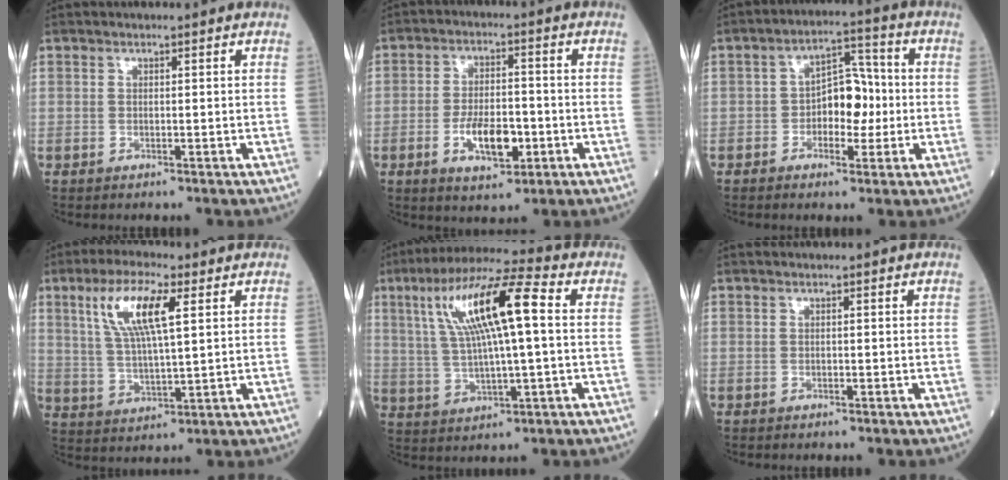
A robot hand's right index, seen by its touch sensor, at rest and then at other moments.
{"total": 8.6, "force": [-2.9, 3.7, 7.3], "torque": [-0.140, 0.002, -0.043]}
{"total": 8.2, "force": [-1.2, 4.5, 6.8], "torque": [-0.121, 0.029, -0.018]}
{"total": 10.8, "force": [4.1, 2.6, 9.7], "torque": [-0.203, 0.012, 0.082]}
{"total": 15.6, "force": [3.3, 2.7, 15.0], "torque": [-0.291, 0.034, 0.060]}
{"total": 0.0}